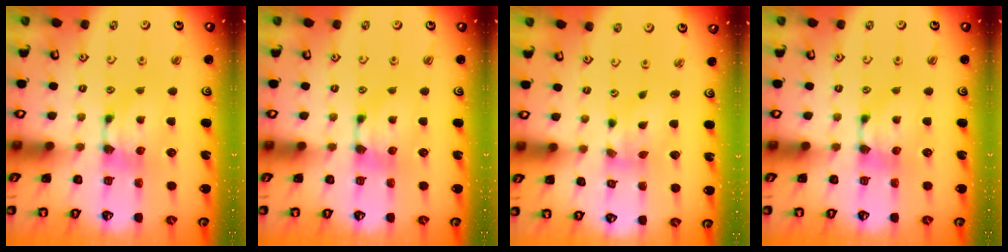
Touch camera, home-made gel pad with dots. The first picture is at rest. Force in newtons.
{"total": 0.0}
{"total": 1.9, "press": 1.3, "slide": 1.3}
{"total": 0.0}